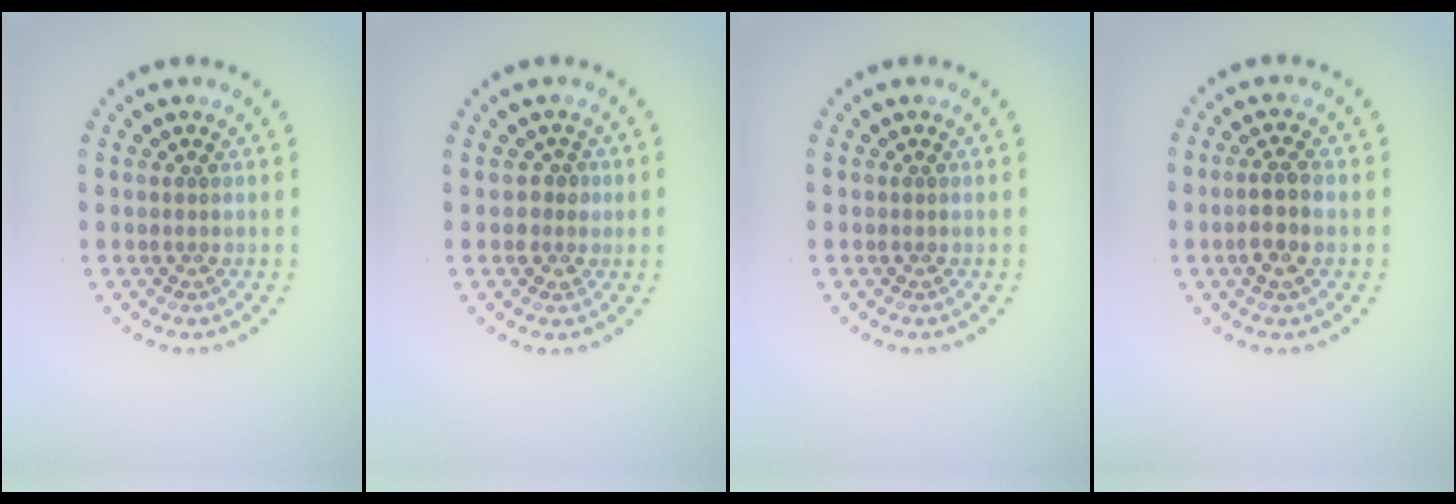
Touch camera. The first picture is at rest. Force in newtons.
{"total": 1.4, "press": 1.2, "slide": 0.7}
{"total": 0.0}
{"total": 2.6, "press": 2.4, "slide": 0.9}